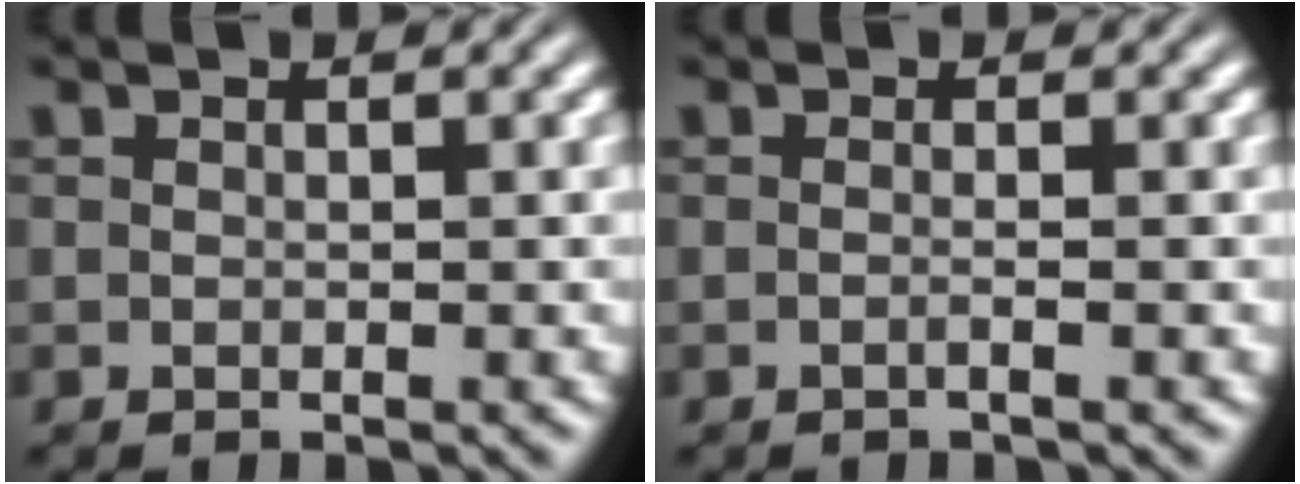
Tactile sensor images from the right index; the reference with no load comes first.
{"total": 1.1, "force": [-0.8, -0.5, 0.6], "torque": [-0.016, -0.005, -0.012]}